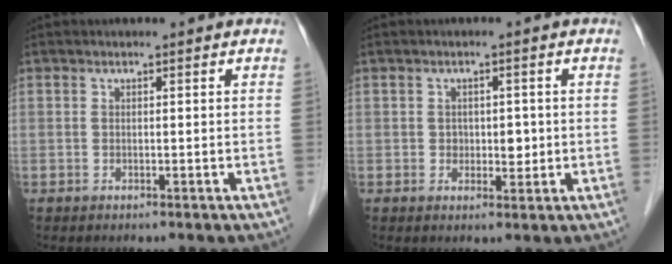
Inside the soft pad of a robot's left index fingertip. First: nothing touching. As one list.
[{"total": 2.6, "force": [0.0, 1.9, 1.7], "torque": [-0.021, 0.002, 0.003]}]